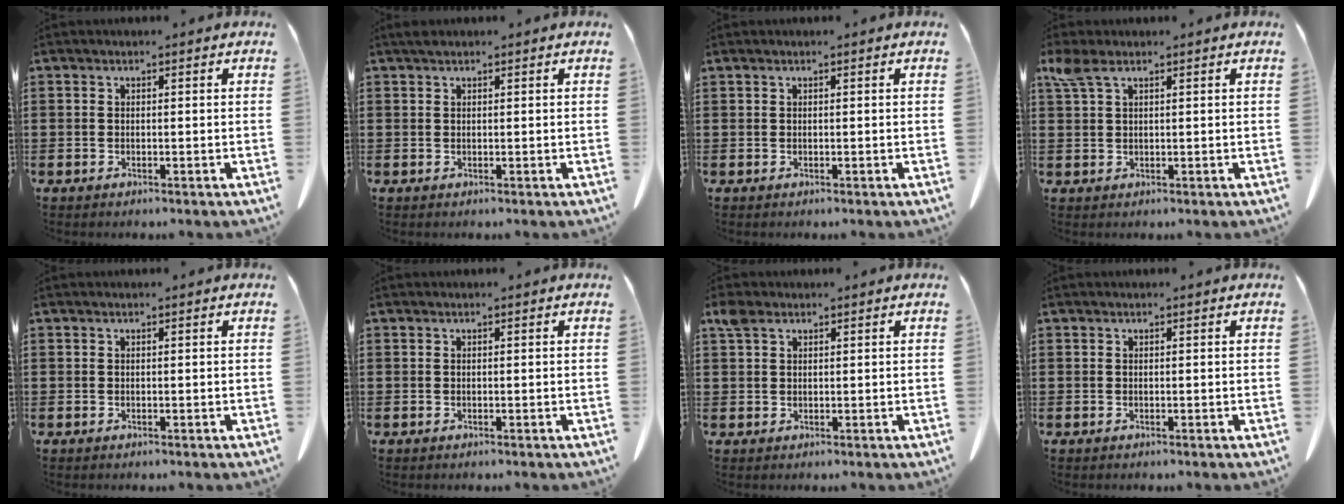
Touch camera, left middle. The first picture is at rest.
{"total": 0.6, "force": [0.5, 0.2, 0.4], "torque": [-0.009, 0.001, 0.009]}
{"total": 0.0}
{"total": 3.3, "force": [1.7, 1.2, 2.5], "torque": [-0.063, 0.001, 0.029]}
{"total": 0.0}
{"total": 0.0}
{"total": 2.2, "force": [1.4, 1.4, 1.1], "torque": [-0.027, 0.005, 0.026]}
{"total": 0.0}